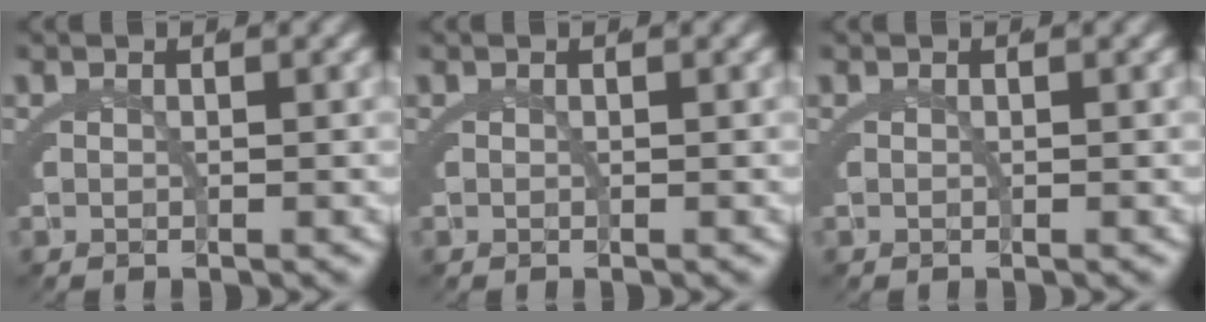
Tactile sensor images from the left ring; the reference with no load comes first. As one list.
[{"total": 0.0}, {"total": 0.0}]